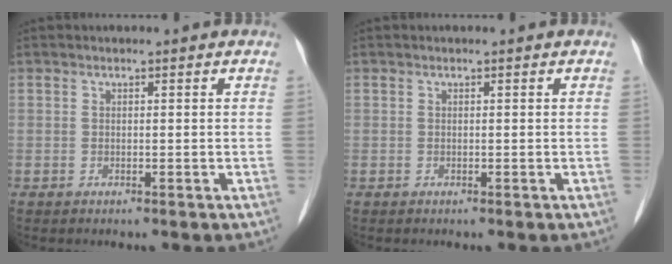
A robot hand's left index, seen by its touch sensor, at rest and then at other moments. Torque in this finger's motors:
{"motor_torque": [-0.21, -0.01, 0.01, -0.01]}